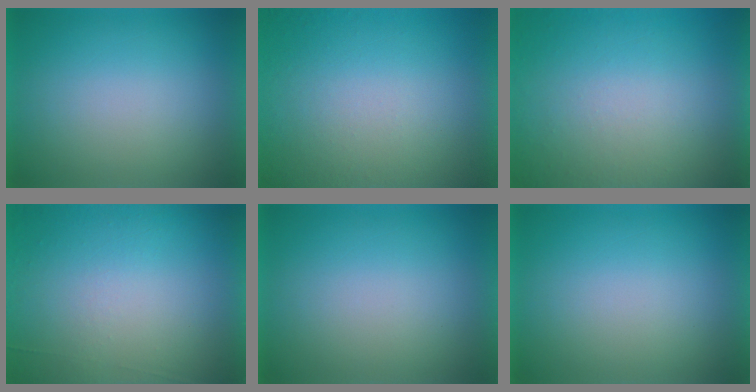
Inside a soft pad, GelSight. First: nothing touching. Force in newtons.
{"total": 4.7}
{"total": 8.3}
{"total": 5.8}
{"total": 0.0}
{"total": 0.0}